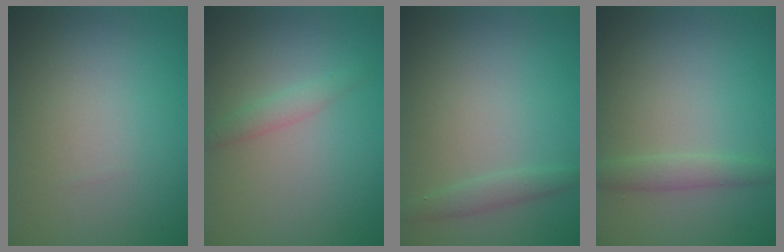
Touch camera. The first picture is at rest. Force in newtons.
{"total": 1.4, "press": 1.4, "slide": 0.1}
{"total": 1.4, "press": 1.4, "slide": 0.0}
{"total": 1.9, "press": 1.8, "slide": 0.1}